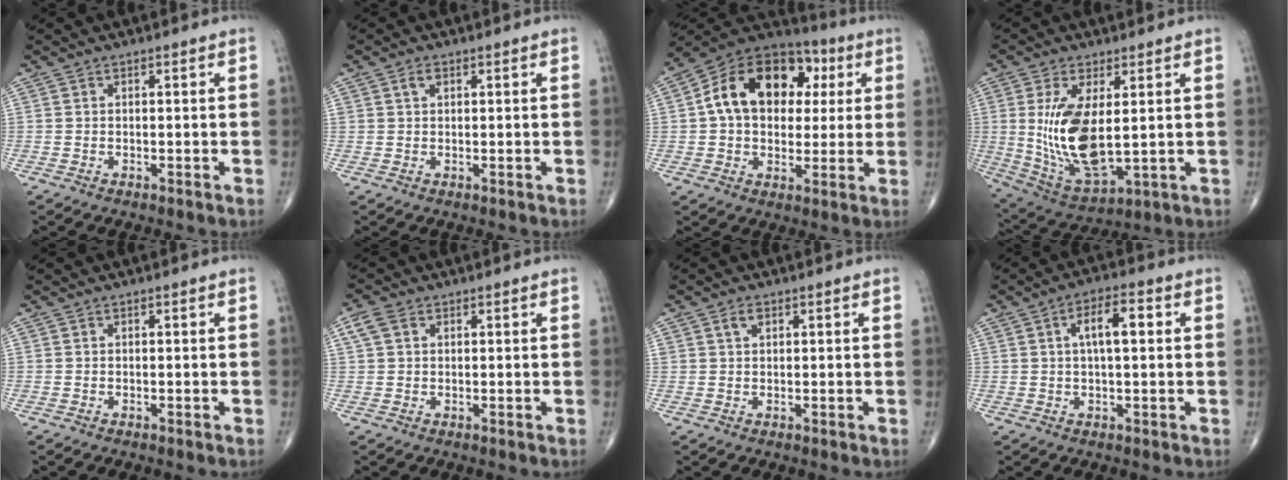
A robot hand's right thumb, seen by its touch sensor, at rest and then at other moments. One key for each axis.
{"total": 1.6, "fx": 0.7, "fy": 1.0, "fz": 1.0, "tx": -0.017, "ty": 0.003, "tz": 0.014}
{"total": 19.0, "fx": 3.7, "fy": 13.3, "fz": 13.1, "tx": -0.184, "ty": 0.023, "tz": 0.053}
{"total": 15.1, "fx": 1.3, "fy": 6.6, "fz": 13.5, "tx": -0.265, "ty": -0.024, "tz": 0.046}
{"total": 0.0}
{"total": 3.2, "fx": 1.3, "fy": 2.2, "fz": 2.0, "tx": -0.046, "ty": 0.013, "tz": 0.028}
{"total": 1.9, "fx": 0.9, "fy": 1.1, "fz": 1.2, "tx": -0.020, "ty": 0.002, "tz": 0.018}
{"total": 6.9, "fx": 1.5, "fy": 2.6, "fz": 6.2, "tx": -0.099, "ty": 0.011, "tz": 0.021}